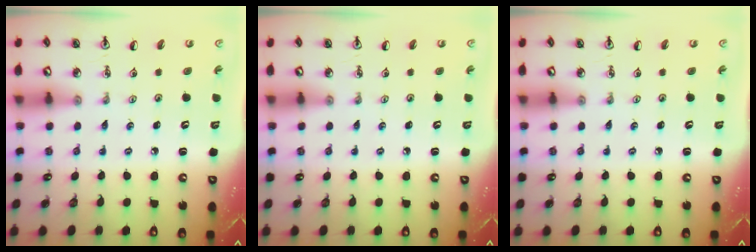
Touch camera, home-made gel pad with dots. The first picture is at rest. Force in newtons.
{"total": 0.0}
{"total": 0.0}